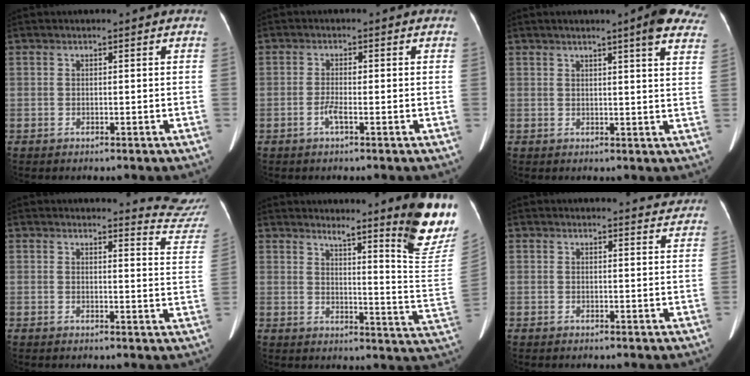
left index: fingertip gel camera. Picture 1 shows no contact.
{"total": 2.0, "force": [-0.9, 0.2, 1.7], "torque": [-0.033, -0.003, -0.019]}
{"total": 9.0, "force": [6.7, 0.6, 6.0], "torque": [-0.056, -0.004, 0.060]}
{"total": 8.3, "force": [8.3, -0.1, -0.6], "torque": [0.015, -0.087, 0.065]}
{"total": 14.0, "force": [11.3, -0.5, 8.2], "torque": [-0.091, -0.072, 0.129]}
{"total": 3.2, "force": [3.2, 0.5, -0.1], "torque": [0.000, -0.011, 0.022]}